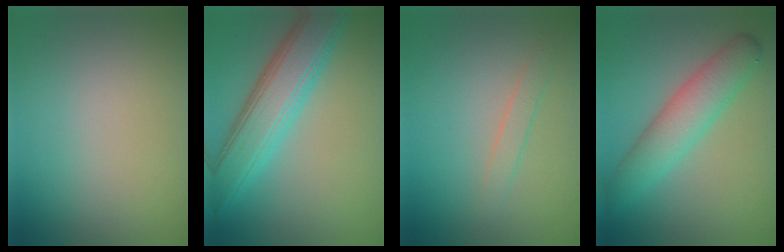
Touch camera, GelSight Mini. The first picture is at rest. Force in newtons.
{"total": 7.0, "press": 7.0, "slide": 0.1}
{"total": 1.3, "press": 1.3, "slide": 0.0}
{"total": 5.0, "press": 5.0, "slide": 0.1}